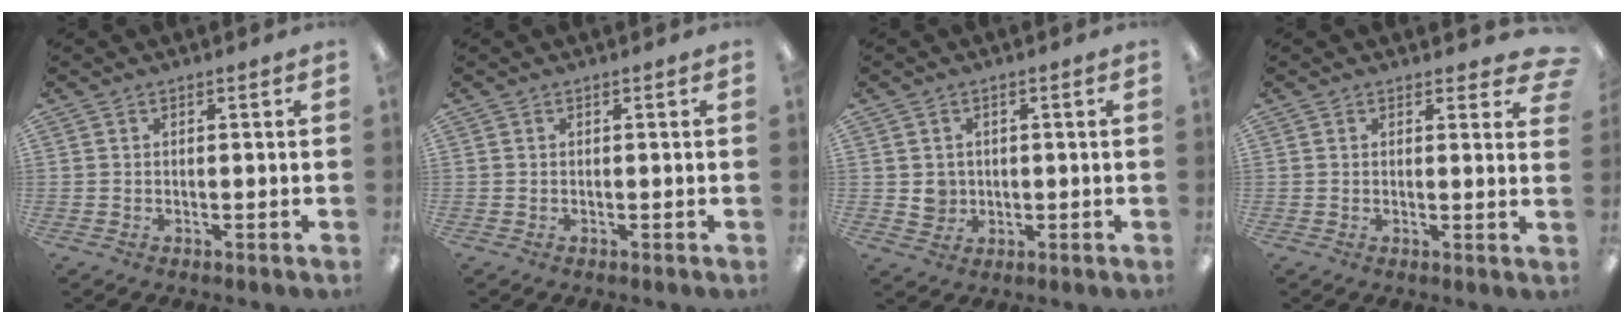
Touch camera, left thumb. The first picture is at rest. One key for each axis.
{"total": 0.0}
{"total": 3.6, "fx": 0.5, "fy": 3.5, "fz": 0.7, "tx": -0.003, "ty": 0.001, "tz": 0.008}
{"total": 2.3, "fx": 1.7, "fy": 0.9, "fz": 1.2, "tx": -0.009, "ty": -0.007, "tz": 0.028}